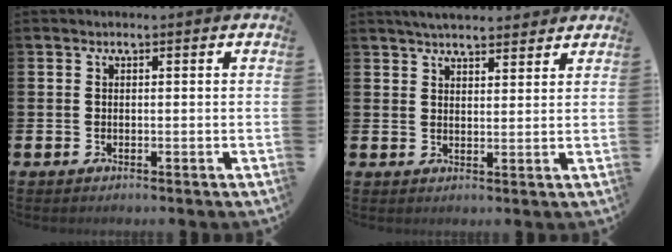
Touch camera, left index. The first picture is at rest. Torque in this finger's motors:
{"motor_torque": [0.73, -1.41, 0.19, 0.09]}